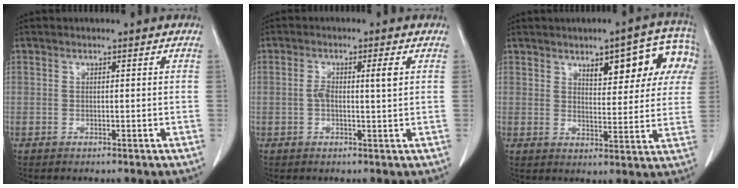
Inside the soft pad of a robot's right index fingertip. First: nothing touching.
{"total": 3.4, "force": [0.5, 0.5, 3.4], "torque": [-0.069, 0.012, 0.012]}
{"total": 12.0, "force": [5.5, 4.2, 9.8], "torque": [-0.111, 0.026, 0.071]}